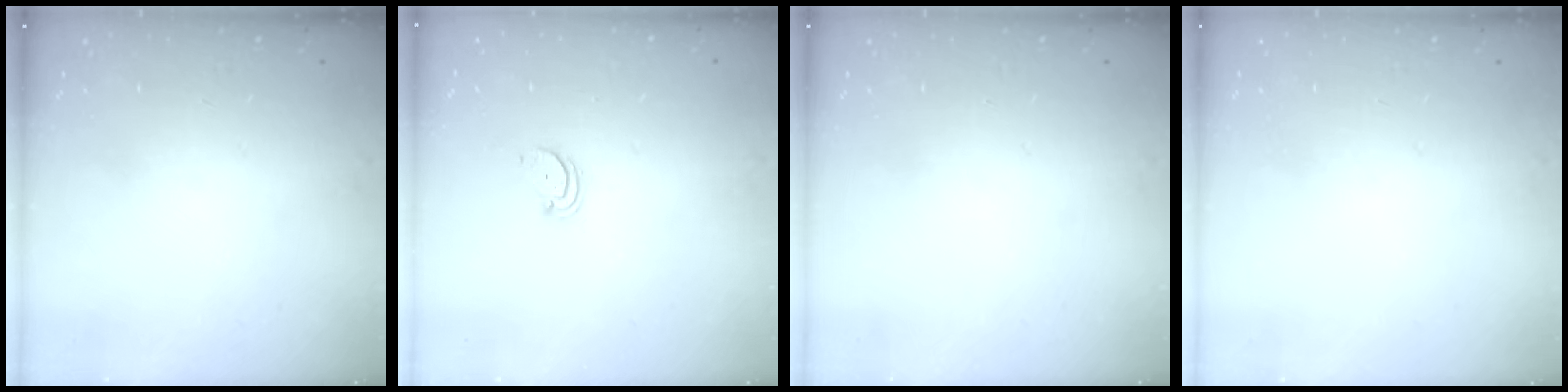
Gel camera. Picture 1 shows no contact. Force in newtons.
{"total": 1.5, "press": 1.5, "slide": 0.2}
{"total": 0.0}
{"total": 0.0}